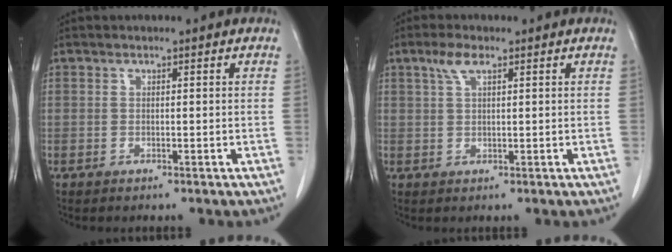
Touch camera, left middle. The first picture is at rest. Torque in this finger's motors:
{"motor_torque": [0.14, -0.06, -0.14, -0.02]}